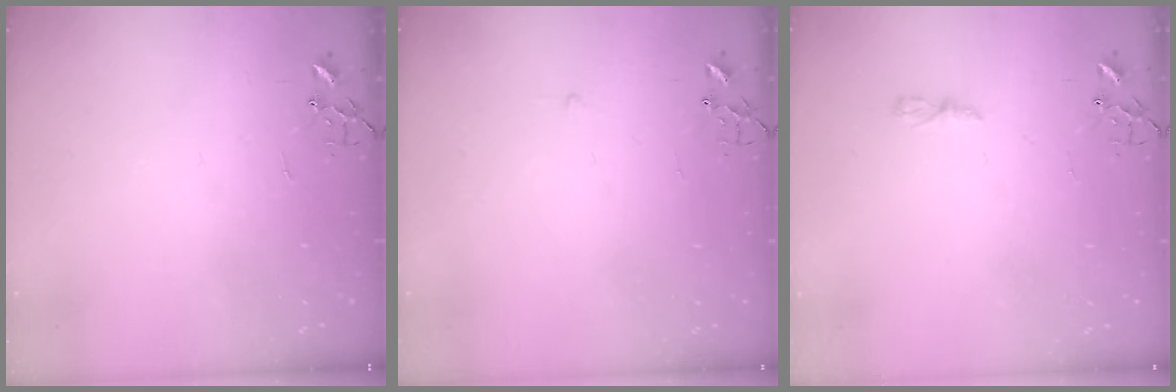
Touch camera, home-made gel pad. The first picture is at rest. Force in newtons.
{"total": 2.3, "press": 2.3, "slide": 0.3}
{"total": 4.4, "press": 4.4, "slide": 0.6}